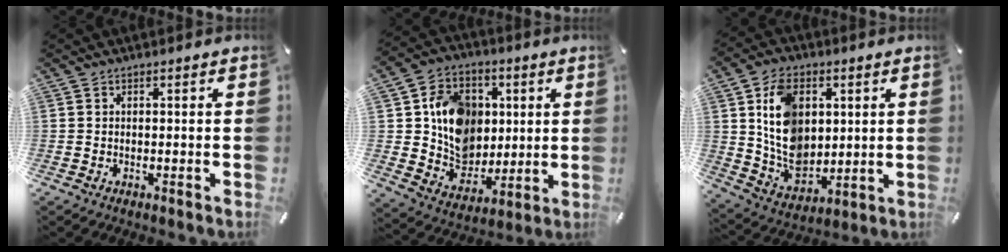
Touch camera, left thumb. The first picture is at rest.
{"total": 14.5, "force": [2.5, 12.8, 6.2], "torque": [-0.099, -0.002, 0.059]}
{"total": 14.1, "force": [3.0, 10.7, 8.6], "torque": [-0.169, 0.001, 0.060]}